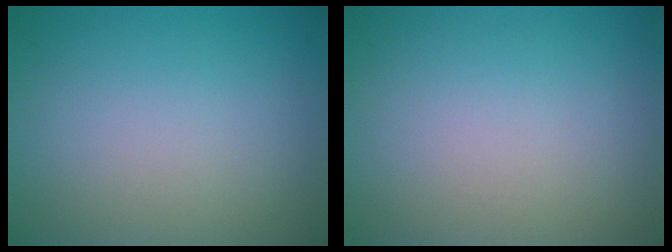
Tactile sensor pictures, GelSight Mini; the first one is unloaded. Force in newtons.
{"total": 0.0}